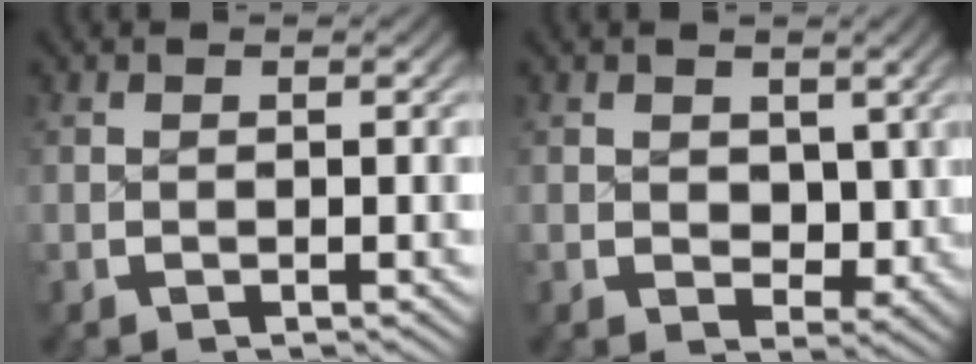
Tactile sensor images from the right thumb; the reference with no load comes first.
{"total": 3.3, "force": [1.0, 2.5, 1.9], "torque": [-0.033, -0.025, 0.031]}